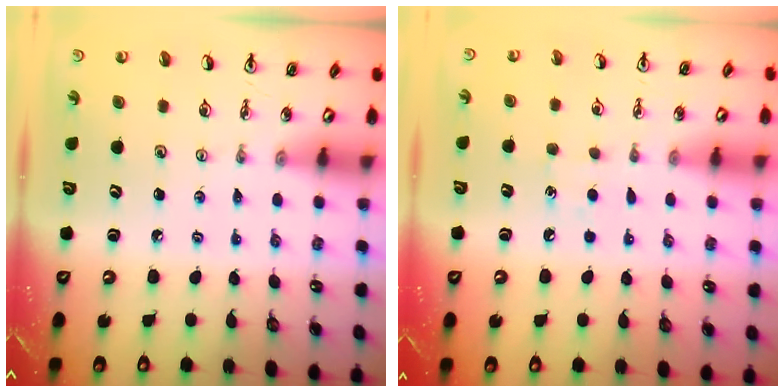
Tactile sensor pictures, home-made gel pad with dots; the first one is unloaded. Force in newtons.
{"total": 5.1, "press": 5.1, "slide": 0.6}